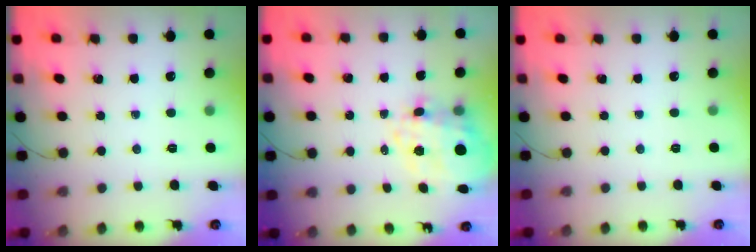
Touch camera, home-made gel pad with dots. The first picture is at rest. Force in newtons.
{"total": 12.2, "press": 11.9, "slide": 2.8}
{"total": 2.5, "press": 2.4, "slide": 0.4}